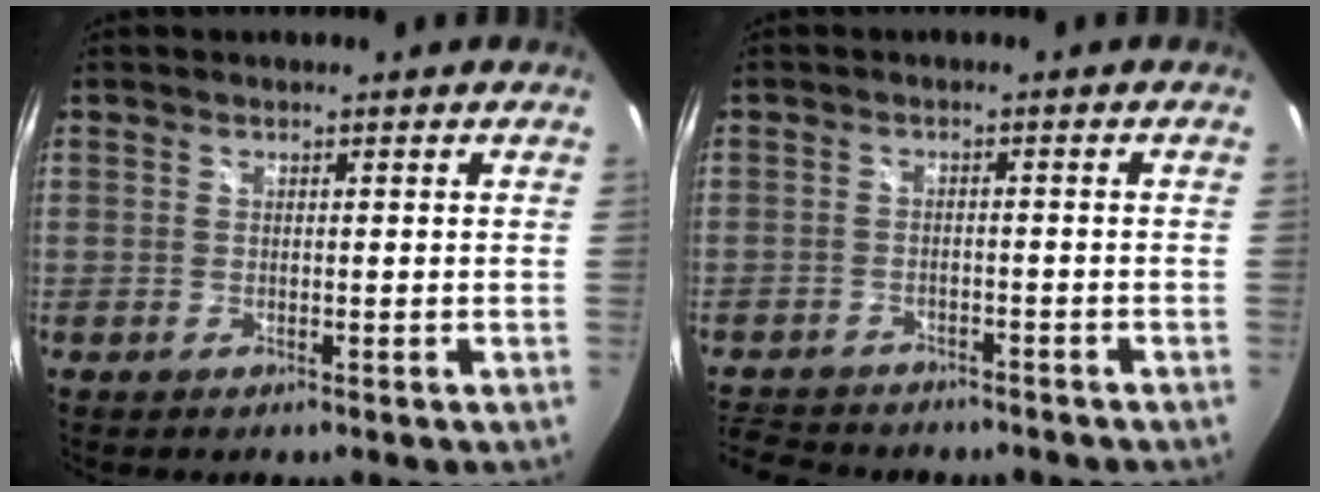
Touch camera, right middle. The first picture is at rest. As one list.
[{"total": 10.6, "force": [-8.9, 4.6, 3.4], "torque": [-0.100, -0.008, -0.138]}]